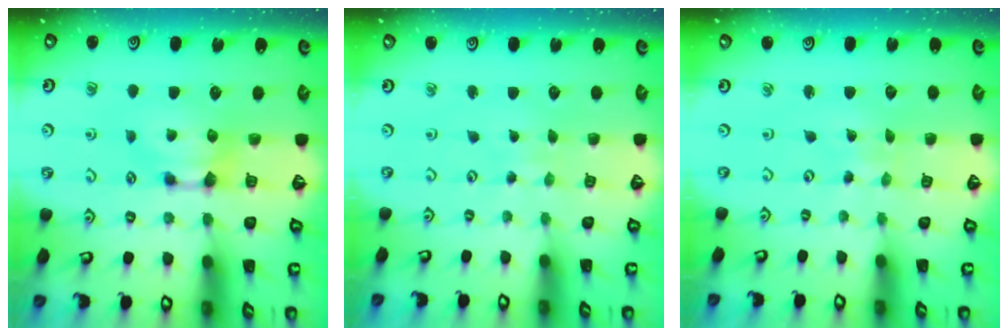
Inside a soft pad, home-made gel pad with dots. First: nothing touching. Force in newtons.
{"total": 5.3, "press": 5.2, "slide": 0.2}
{"total": 6.7, "press": 6.7, "slide": 0.4}